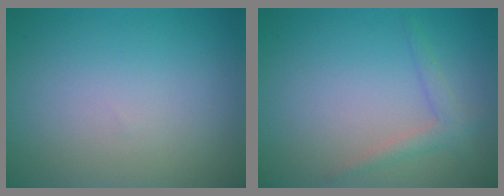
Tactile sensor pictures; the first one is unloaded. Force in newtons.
{"total": 1.8, "press": 1.8, "slide": 0.1}